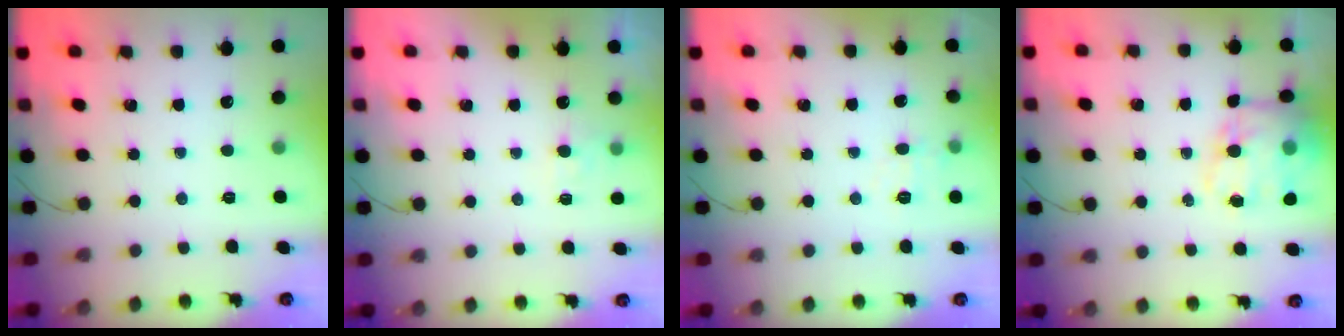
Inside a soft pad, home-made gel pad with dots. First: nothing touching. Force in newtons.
{"total": 2.5, "press": 2.1, "slide": 1.5}
{"total": 5.1, "press": 4.8, "slide": 1.7}
{"total": 15.8, "press": 15.4, "slide": 3.6}